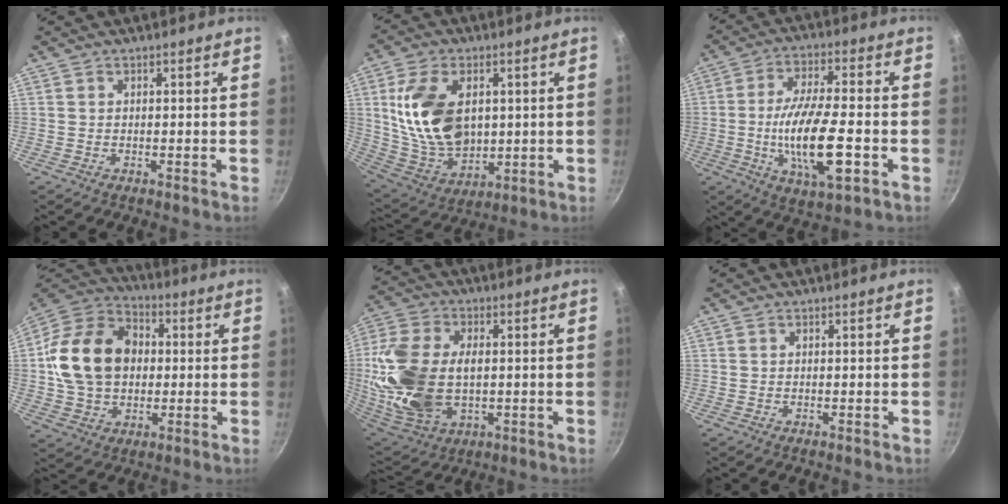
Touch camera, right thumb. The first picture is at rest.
{"total": 17.6, "force": [3.0, 11.5, 13.1], "torque": [-0.222, -0.021, 0.070]}
{"total": 16.1, "force": [-3.7, 5.0, 14.8], "torque": [-0.269, 0.008, -0.069]}
{"total": 18.9, "force": [1.2, 14.4, 12.1], "torque": [-0.189, 0.027, 0.011]}
{"total": 21.0, "force": [0.3, 13.6, 16.0], "torque": [-0.328, 0.001, 0.013]}
{"total": 0.0}